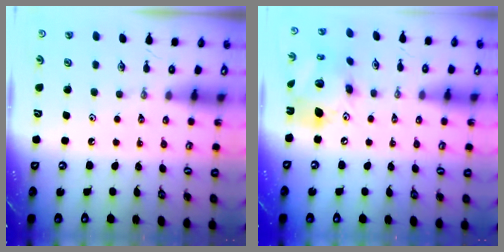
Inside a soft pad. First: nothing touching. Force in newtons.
{"total": 16.0, "press": 15.9, "slide": 1.5}